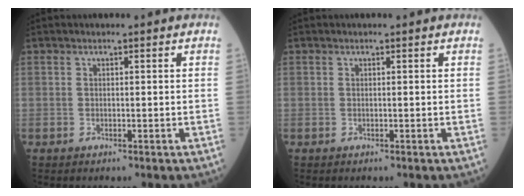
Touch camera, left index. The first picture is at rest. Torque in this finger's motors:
{"motor_torque": [-0.07, 0.07, -0.01, 0.00]}